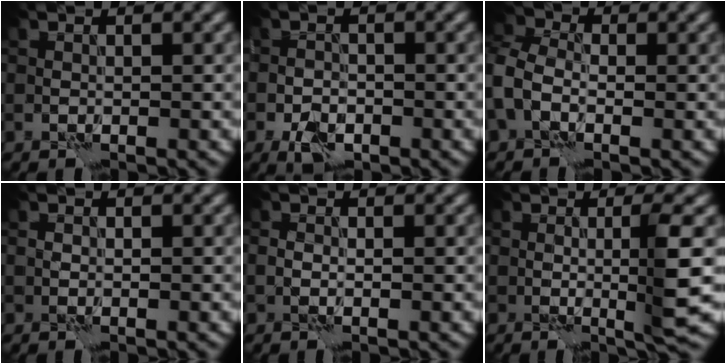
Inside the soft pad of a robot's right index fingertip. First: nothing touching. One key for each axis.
{"total": 3.3, "fx": -1.9, "fy": 1.9, "fz": 1.9, "tx": -0.031, "ty": -0.003, "tz": -0.037}
{"total": 3.9, "fx": -0.9, "fy": 3.0, "fz": 2.5, "tx": -0.059, "ty": 0.009, "tz": -0.037}
{"total": 0.0}
{"total": 0.8, "fx": 0.0, "fy": 0.5, "fz": 0.6, "tx": -0.015, "ty": -0.002, "tz": -0.001}
{"total": 4.3, "fx": 0.1, "fy": 0.3, "fz": 4.3, "tx": -0.071, "ty": -0.003, "tz": 0.003}